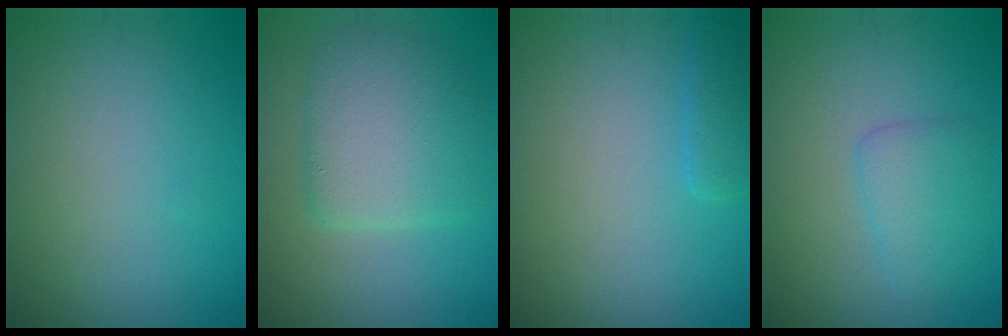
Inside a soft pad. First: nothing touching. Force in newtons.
{"total": 5.1, "press": 5.1, "slide": 0.4}
{"total": 1.6, "press": 1.6, "slide": 0.1}
{"total": 2.5, "press": 2.5, "slide": 0.2}